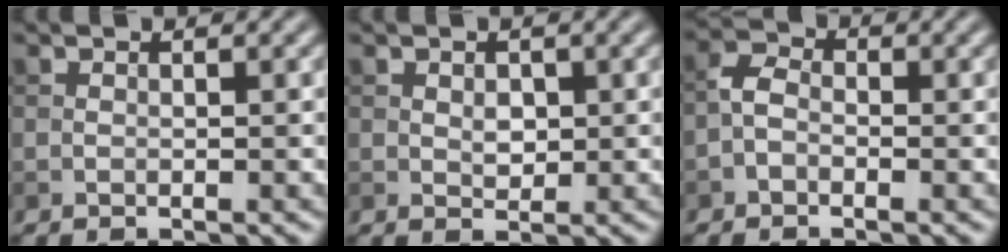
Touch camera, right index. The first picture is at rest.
{"total": 1.5, "force": [0.3, 1.0, 1.0], "torque": [-0.017, -0.004, 0.010]}
{"total": 2.0, "force": [-0.8, 1.4, 1.2], "torque": [-0.022, 0.008, -0.022]}